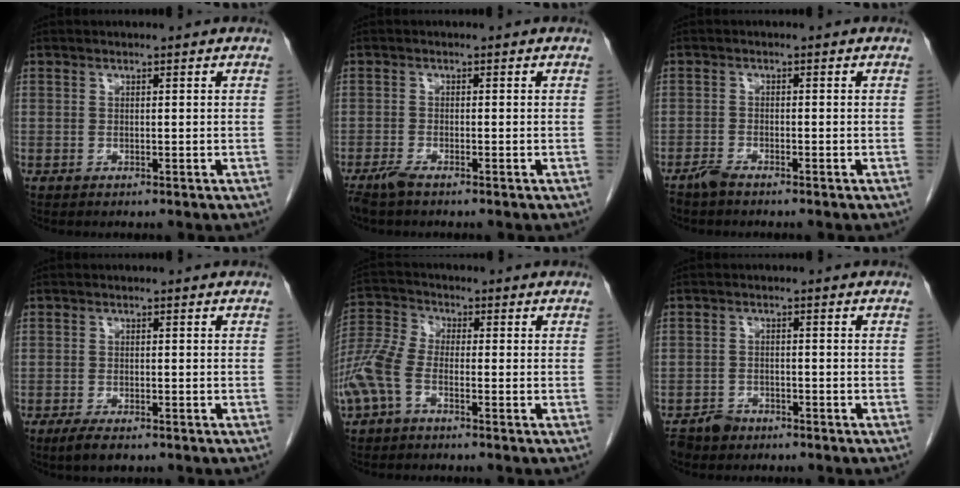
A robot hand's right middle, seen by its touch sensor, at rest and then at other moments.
{"total": 2.1, "force": [-1.7, 0.1, 1.2], "torque": [-0.033, -0.006, -0.035]}
{"total": 1.7, "force": [-1.6, 0.1, 0.7], "torque": [-0.020, -0.003, -0.032]}
{"total": 3.0, "force": [-2.1, 0.9, 2.0], "torque": [-0.041, -0.006, -0.034]}
{"total": 6.8, "force": [-3.0, 2.9, 5.3], "torque": [-0.144, 0.006, -0.073]}
{"total": 3.1, "force": [-2.6, 1.5, 0.4], "torque": [-0.011, 0.000, -0.043]}